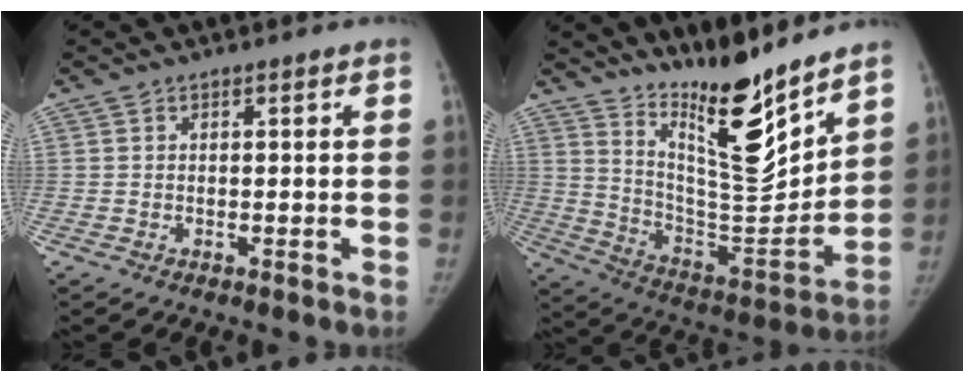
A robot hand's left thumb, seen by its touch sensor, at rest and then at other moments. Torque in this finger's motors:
{"motor_torque": [0.41, 0.44, 1.44, -1.33, 0.07]}